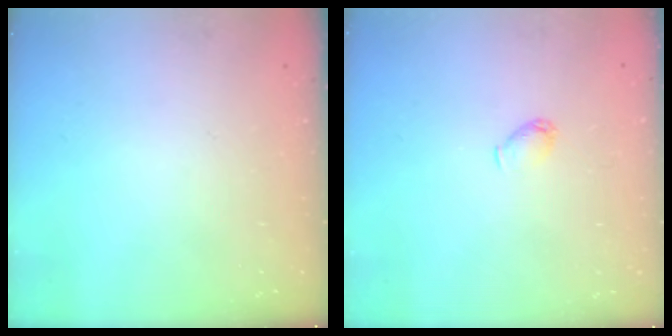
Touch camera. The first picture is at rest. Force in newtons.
{"total": 3.3, "press": 3.3, "slide": 0.6}